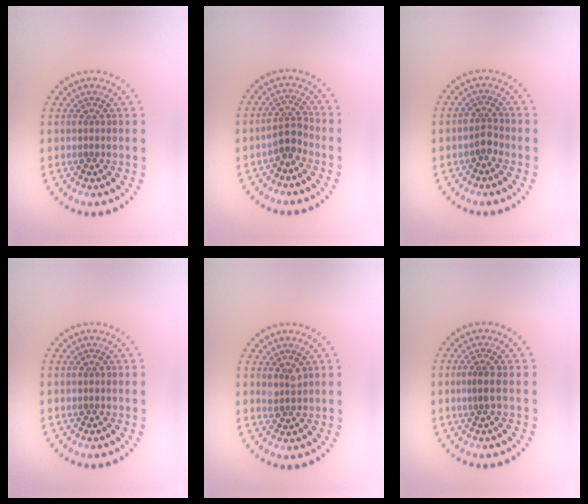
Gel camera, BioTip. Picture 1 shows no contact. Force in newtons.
{"total": 2.0, "press": 1.5, "slide": 1.3}
{"total": 1.5, "press": 1.2, "slide": 1.0}
{"total": 0.0}
{"total": 1.2, "press": 1.1, "slide": 0.5}
{"total": 1.1, "press": 0.7, "slide": 0.9}